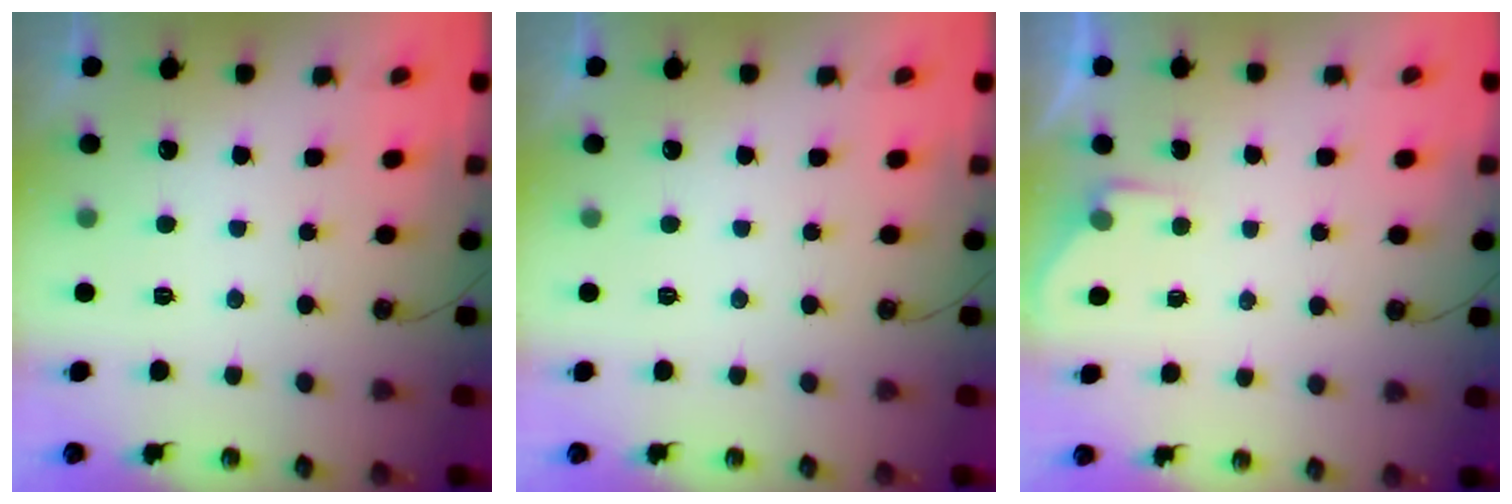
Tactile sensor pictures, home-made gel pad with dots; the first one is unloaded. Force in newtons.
{"total": 0.0}
{"total": 2.4, "press": 2.4, "slide": 0.4}